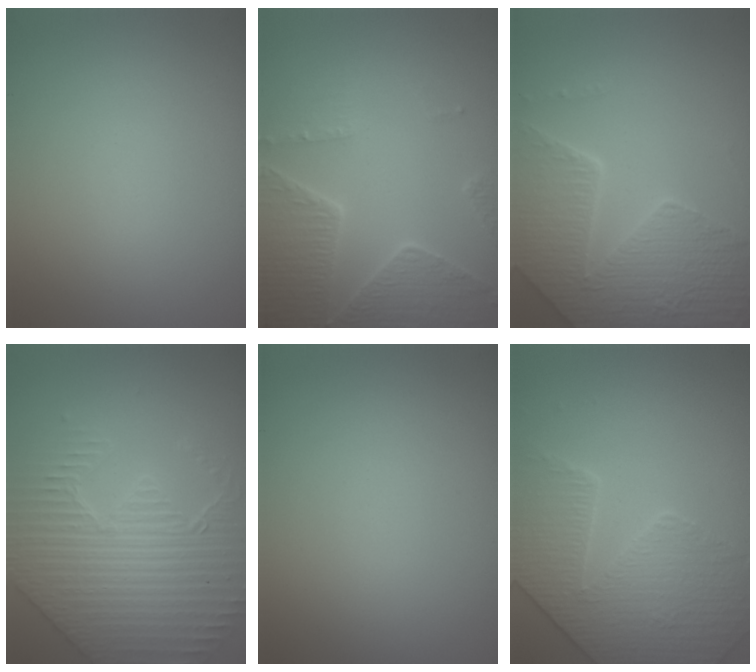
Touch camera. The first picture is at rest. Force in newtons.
{"total": 5.7, "press": 4.9, "slide": 3.0}
{"total": 8.2, "press": 5.9, "slide": 5.6}
{"total": 4.4, "press": 4.4, "slide": 0.3}
{"total": 0.0}
{"total": 4.2, "press": 4.1, "slide": 0.8}